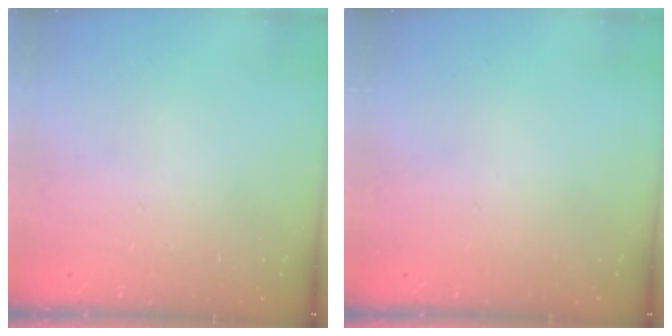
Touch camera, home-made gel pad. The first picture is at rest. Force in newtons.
{"total": 0.0}